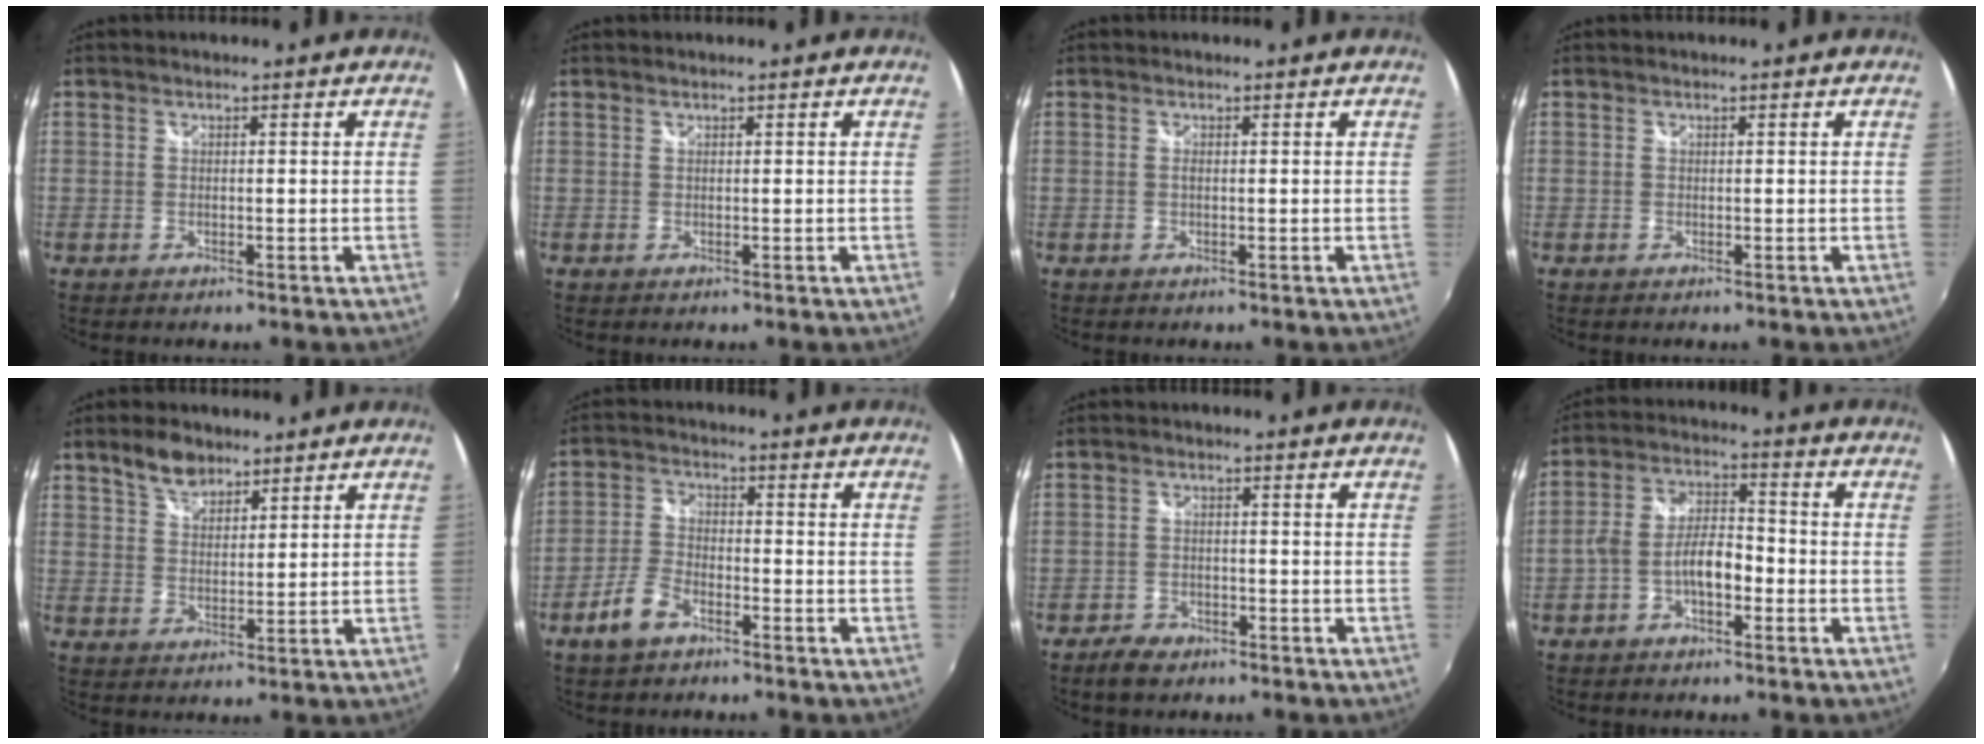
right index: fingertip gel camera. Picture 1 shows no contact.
{"total": 0.0}
{"total": 0.5, "force": [-0.1, 0.0, 0.5], "torque": [-0.010, 0.001, -0.003]}
{"total": 0.0}
{"total": 5.7, "force": [4.2, 2.9, 2.5], "torque": [-0.037, 0.009, 0.077]}
{"total": 6.1, "force": [-4.0, 2.7, 3.7], "torque": [-0.086, 0.005, -0.077]}
{"total": 4.2, "force": [-3.3, 2.3, 1.2], "torque": [-0.036, 0.009, -0.054]}
{"total": 7.0, "force": [-3.0, 3.0, 5.5], "torque": [-0.117, 0.017, -0.053]}